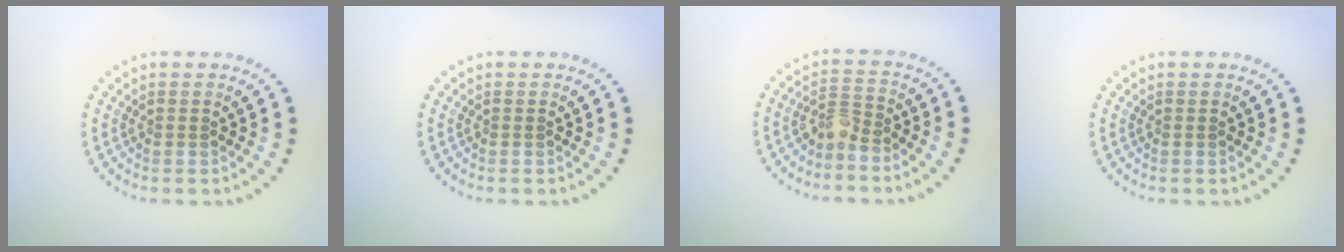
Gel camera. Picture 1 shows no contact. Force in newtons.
{"total": 0.0}
{"total": 2.0, "press": 1.5, "slide": 1.4}
{"total": 0.0}